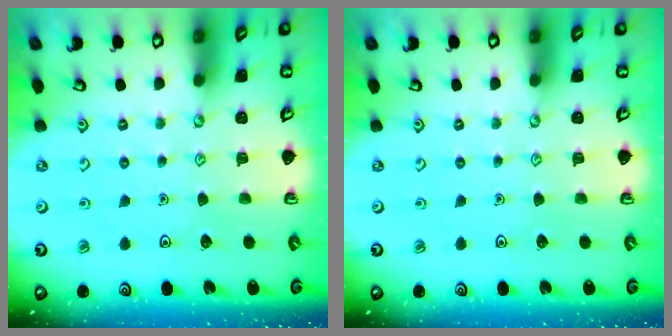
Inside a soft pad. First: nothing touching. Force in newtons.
{"total": 0.0}